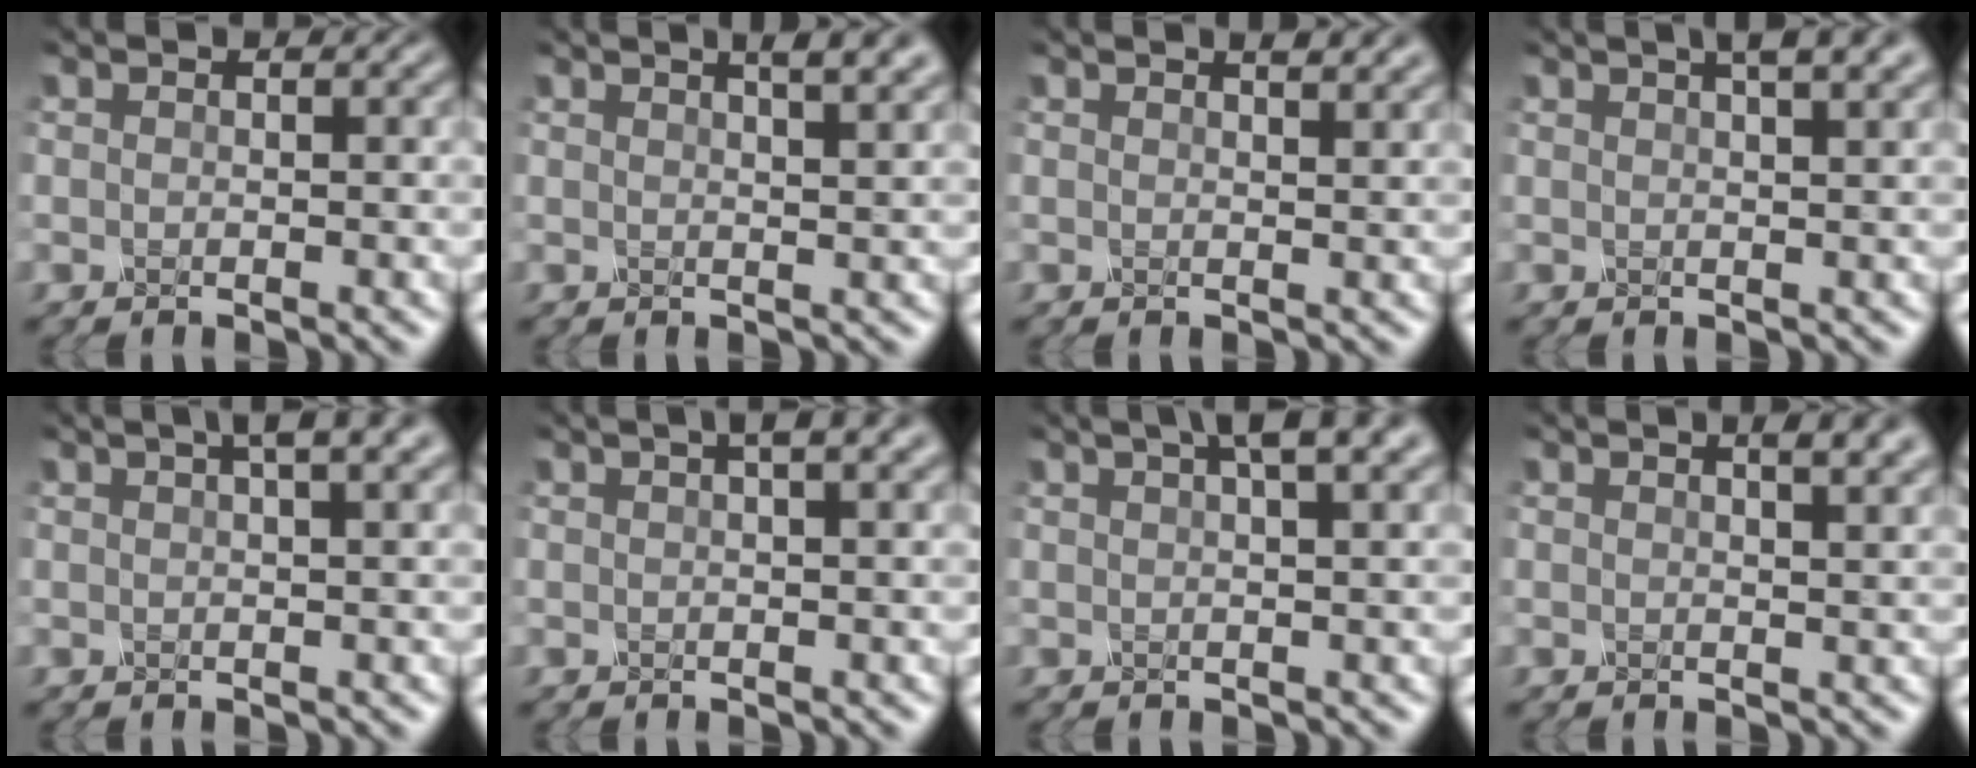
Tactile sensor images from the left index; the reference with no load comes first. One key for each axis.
{"total": 5.1, "fx": 3.1, "fy": 1.9, "fz": 3.5, "tx": -0.016, "ty": 0.029, "tz": 0.010}
{"total": 2.6, "fx": 1.9, "fy": 0.9, "fz": 1.6, "tx": -0.007, "ty": 0.010, "tz": 0.011}
{"total": 5.5, "fx": 3.2, "fy": 2.0, "fz": 3.9, "tx": -0.026, "ty": 0.029, "tz": 0.012}
{"total": 3.8, "fx": 2.2, "fy": 0.8, "fz": 3.0, "tx": -0.034, "ty": 0.011, "tz": 0.021}
{"total": 2.9, "fx": 1.5, "fy": 0.6, "fz": 2.4, "tx": -0.028, "ty": 0.005, "tz": 0.018}
{"total": 4.5, "fx": 2.7, "fy": 0.9, "fz": 3.5, "tx": -0.040, "ty": 0.016, "tz": 0.028}
{"total": 4.3, "fx": 2.4, "fy": 1.7, "fz": 3.1, "tx": -0.014, "ty": 0.021, "tz": 0.007}